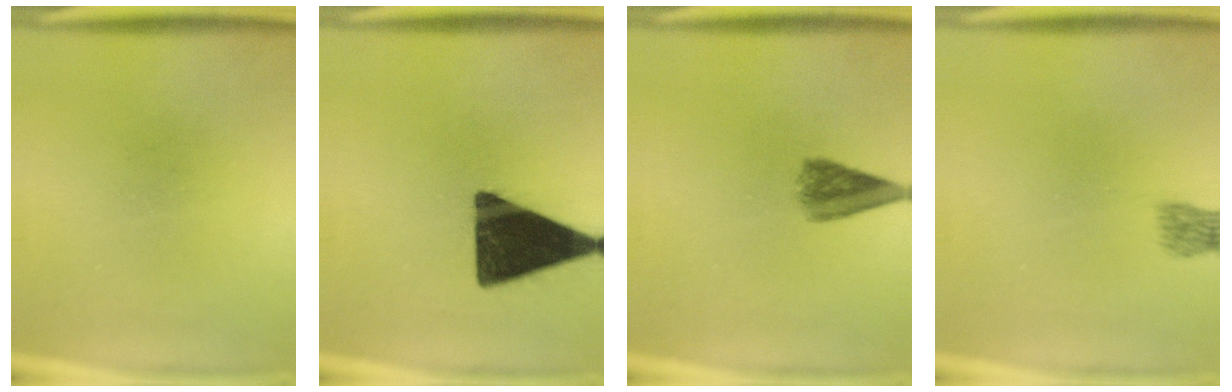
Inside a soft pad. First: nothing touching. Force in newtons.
{"total": 16.6}
{"total": 4.5}
{"total": 2.1}